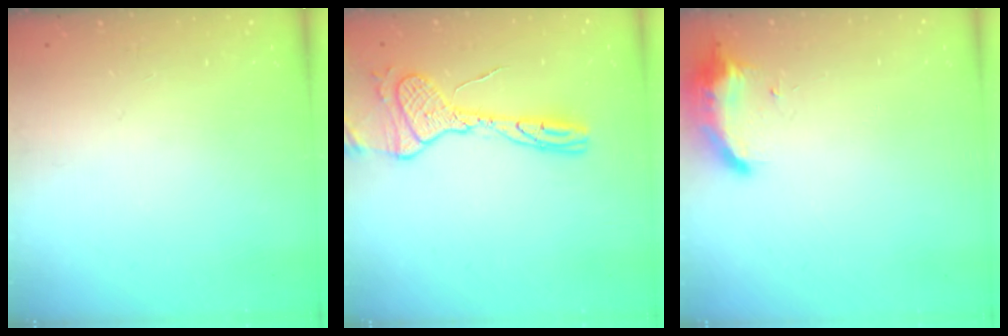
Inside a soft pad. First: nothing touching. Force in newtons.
{"total": 15.3, "press": 15.2, "slide": 1.2}
{"total": 8.5, "press": 8.5, "slide": 0.3}